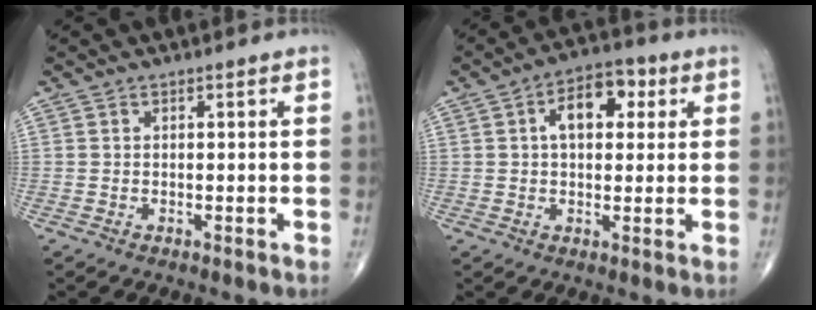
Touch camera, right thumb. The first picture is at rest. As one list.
[{"total": 9.2, "force": [2.4, 5.4, 7.0], "torque": [-0.082, 0.014, 0.030]}]